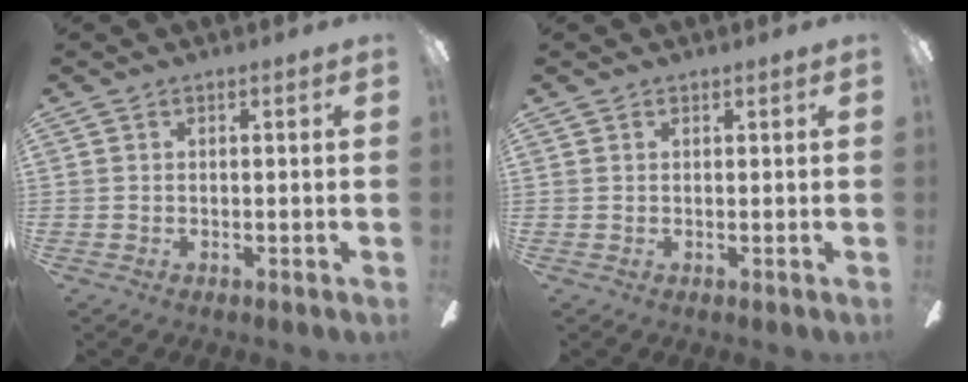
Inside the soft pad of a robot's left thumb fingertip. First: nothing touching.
{"total": 0.6, "force": [0.5, 0.3, 0.0], "torque": [0.000, 0.001, 0.010]}